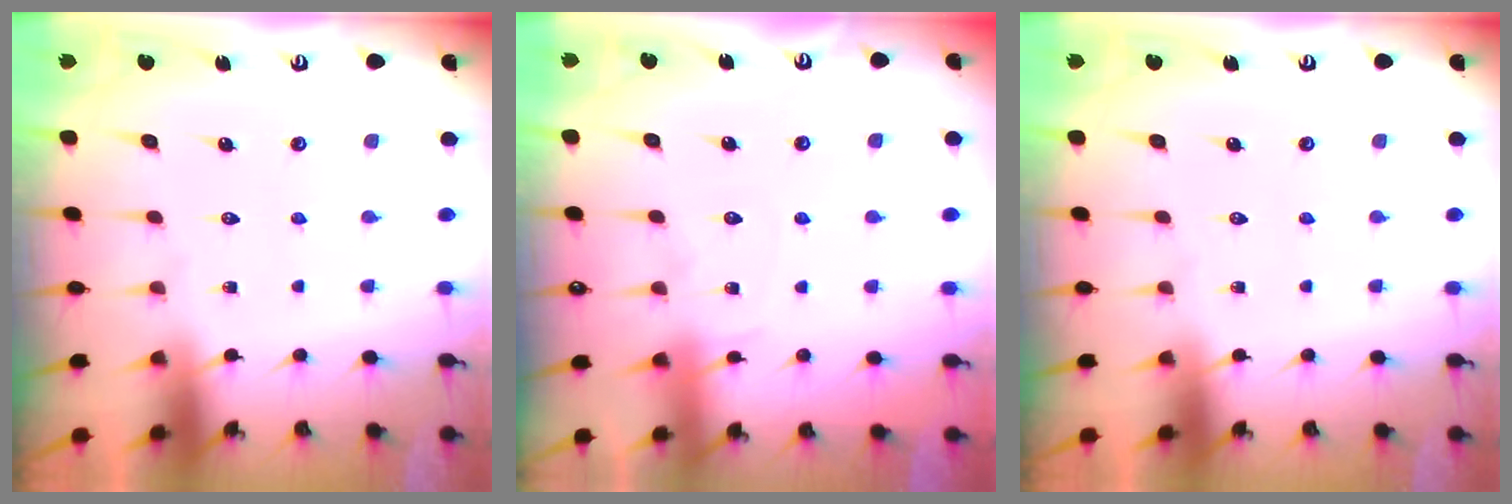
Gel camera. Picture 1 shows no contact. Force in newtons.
{"total": 7.9, "press": 7.9, "slide": 0.9}
{"total": 0.0}